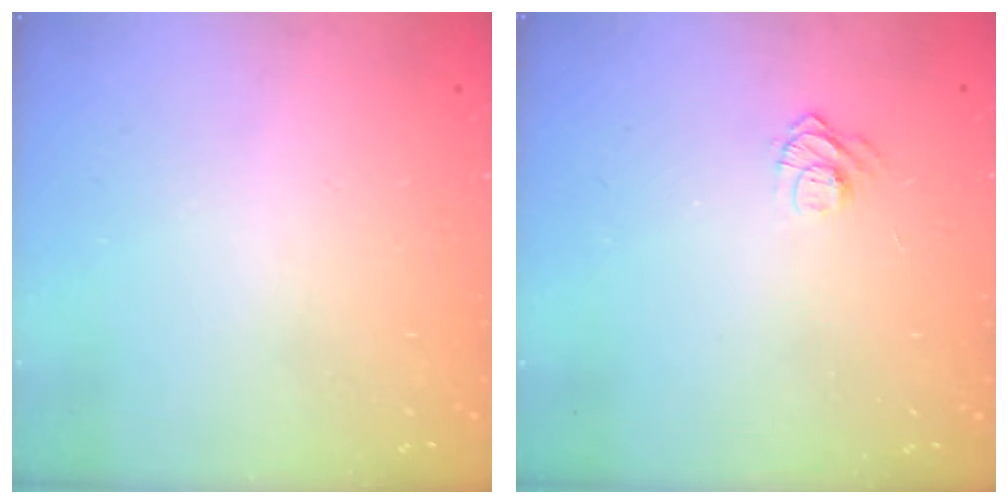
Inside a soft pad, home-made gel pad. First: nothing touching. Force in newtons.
{"total": 8.1, "press": 8.1, "slide": 0.7}